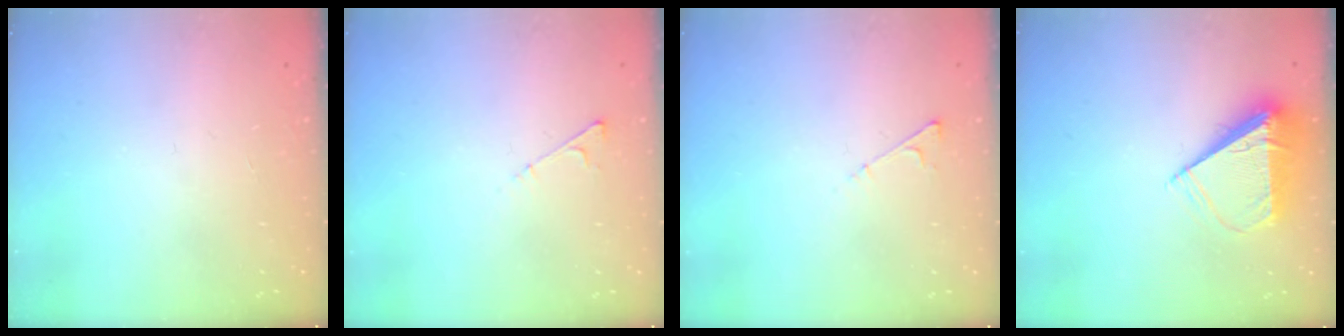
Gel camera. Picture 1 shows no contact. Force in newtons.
{"total": 3.7, "press": 3.7, "slide": 0.4}
{"total": 3.7, "press": 3.7, "slide": 0.4}
{"total": 7.4, "press": 7.2, "slide": 1.3}